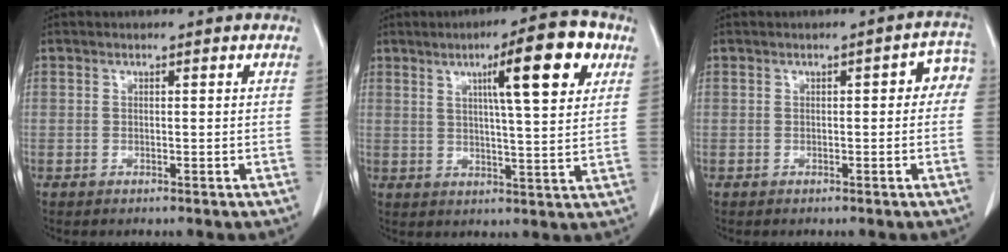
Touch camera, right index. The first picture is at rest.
{"total": 12.0, "force": [5.3, 0.9, 10.8], "torque": [-0.159, 0.009, 0.073]}
{"total": 3.8, "force": [0.4, 1.6, 3.5], "torque": [-0.030, 0.024, 0.000]}